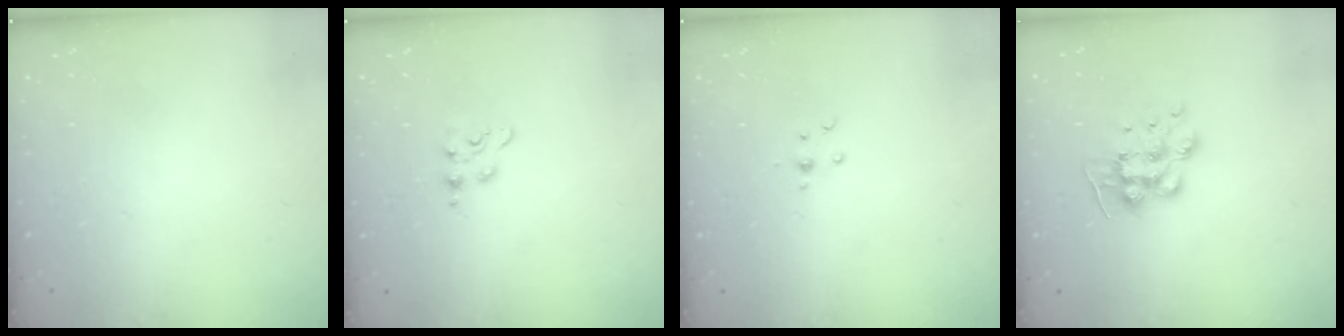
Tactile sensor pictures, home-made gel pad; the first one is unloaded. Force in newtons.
{"total": 4.0, "press": 3.9, "slide": 0.5}
{"total": 3.0, "press": 2.8, "slide": 0.9}
{"total": 9.1, "press": 9.1, "slide": 0.2}